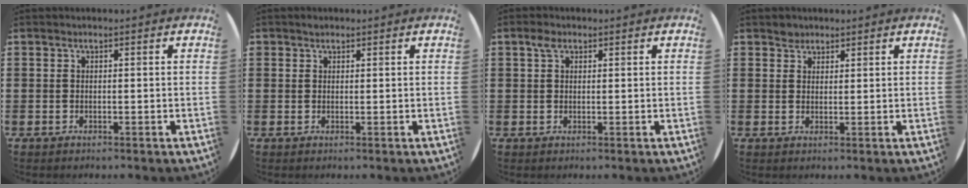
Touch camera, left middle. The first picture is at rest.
{"total": 0.8, "force": [0.7, 0.4, 0.0], "torque": [0.001, 0.003, 0.013]}
{"total": 1.8, "force": [1.0, 1.1, 0.9], "torque": [-0.011, 0.002, 0.018]}
{"total": 1.7, "force": [1.5, 0.8, -0.1], "torque": [0.009, -0.002, 0.027]}